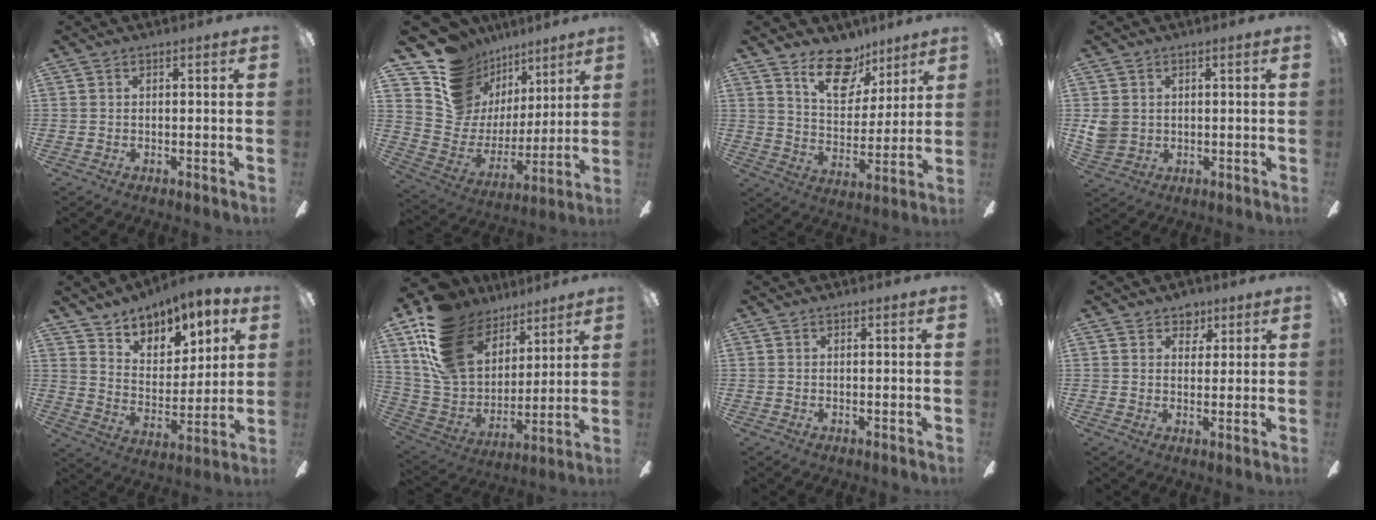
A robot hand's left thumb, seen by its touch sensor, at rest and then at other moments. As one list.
[{"total": 14.1, "force": [9.8, 9.7, 3.2], "torque": [-0.083, -0.080, 0.186]}, {"total": 14.8, "force": [9.9, 8.4, 7.2], "torque": [-0.099, -0.053, 0.181]}, {"total": 4.9, "force": [1.0, 4.5, 1.6], "torque": [-0.035, 0.008, 0.022]}, {"total": 8.6, "force": [6.6, 5.4, 1.5], "torque": [-0.022, -0.063, 0.123]}, {"total": 20.3, "force": [12.0, 13.1, 9.8], "torque": [-0.220, -0.057, 0.227]}, {"total": 0.0}, {"total": 4.0, "force": [2.7, 3.0, 0.4], "torque": [0.003, -0.008, 0.046]}]